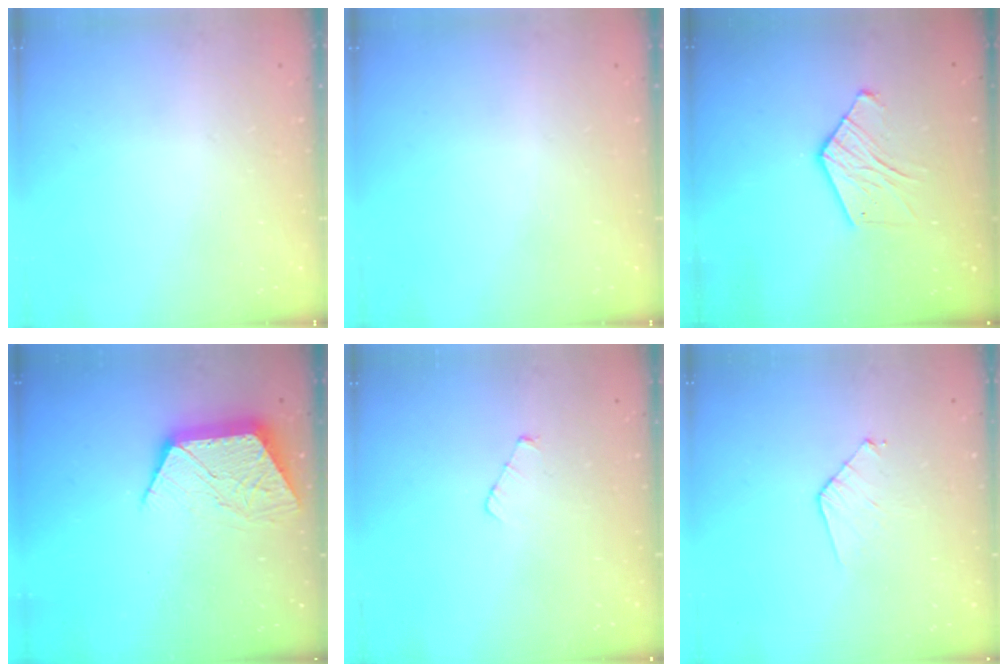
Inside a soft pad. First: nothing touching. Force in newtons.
{"total": 0.0}
{"total": 8.8, "press": 8.8, "slide": 0.3}
{"total": 10.6, "press": 10.6, "slide": 0.6}
{"total": 3.4, "press": 3.4, "slide": 0.2}
{"total": 5.9, "press": 5.9, "slide": 0.5}